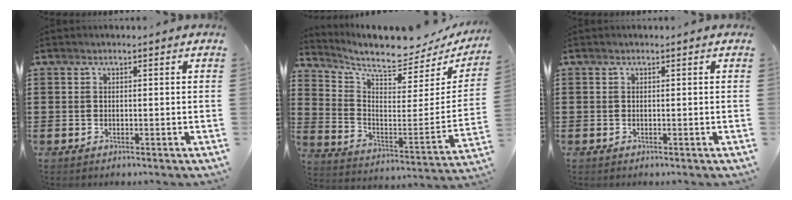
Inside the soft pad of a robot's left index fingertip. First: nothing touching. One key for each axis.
{"total": 7.6, "fx": 6.8, "fy": 0.9, "fz": 3.2, "tx": -0.090, "ty": -0.064, "tz": 0.113}
{"total": 0.0}